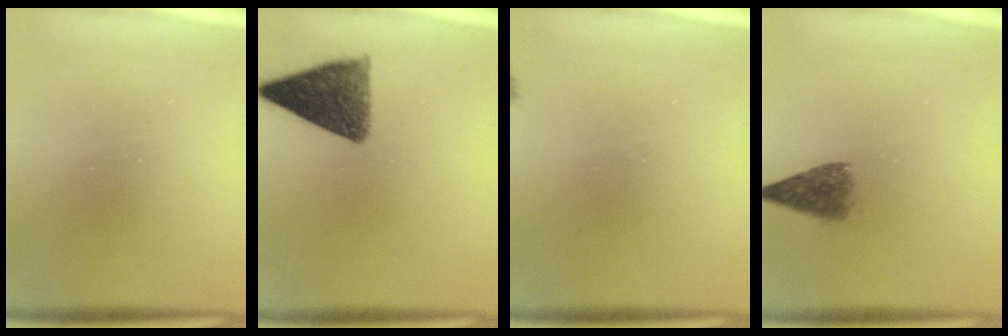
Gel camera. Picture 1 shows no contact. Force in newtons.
{"total": 10.4}
{"total": 1.3}
{"total": 4.1}